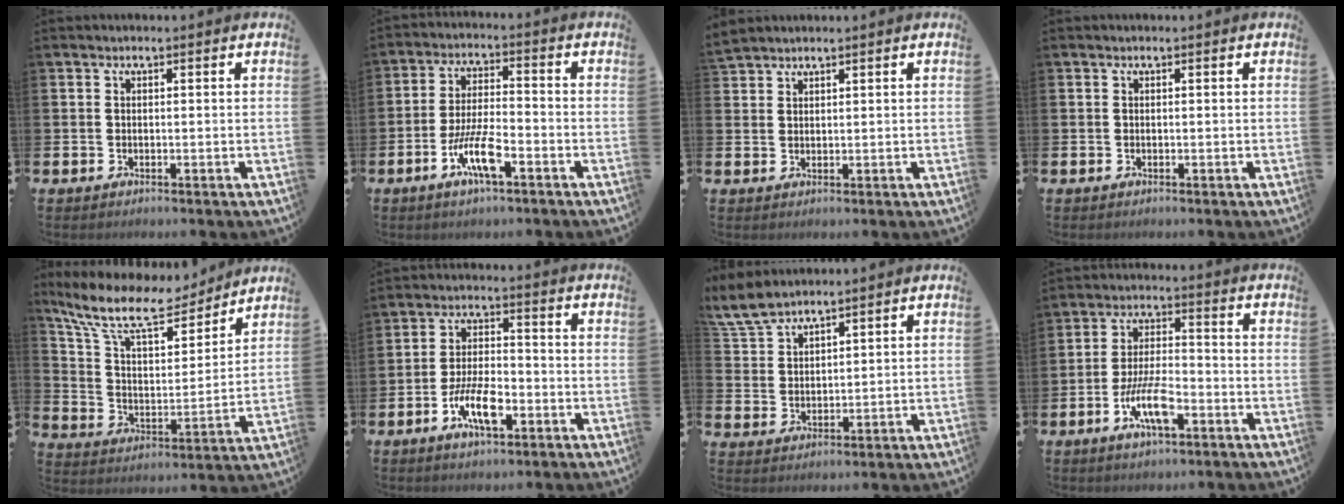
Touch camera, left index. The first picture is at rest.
{"total": 6.9, "force": [-3.1, 1.7, 5.9], "torque": [-0.125, -0.004, -0.058]}
{"total": 2.1, "force": [2.1, 0.3, -0.2], "torque": [0.002, -0.004, 0.040]}
{"total": 0.0}
{"total": 12.0, "force": [10.3, 3.3, 5.3], "torque": [-0.141, -0.058, 0.180]}
{"total": 6.9, "force": [-2.9, 2.7, 5.6], "torque": [-0.105, 0.002, -0.055]}
{"total": 5.8, "force": [5.4, 1.1, 1.6], "torque": [-0.052, -0.019, 0.102]}
{"total": 7.7, "force": [-3.2, 2.6, 6.5], "torque": [-0.125, -0.004, -0.061]}